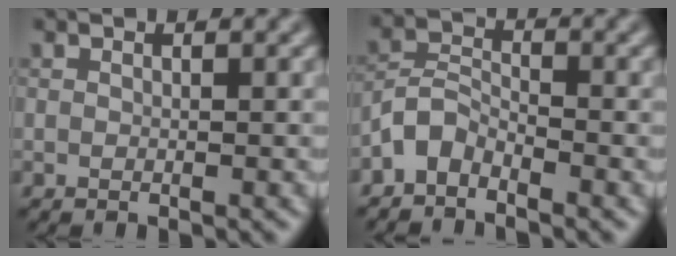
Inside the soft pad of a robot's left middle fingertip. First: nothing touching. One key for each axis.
{"total": 2.4, "fx": -2.0, "fy": 1.0, "fz": 0.9, "tx": -0.018, "ty": 0.010, "tz": -0.051}